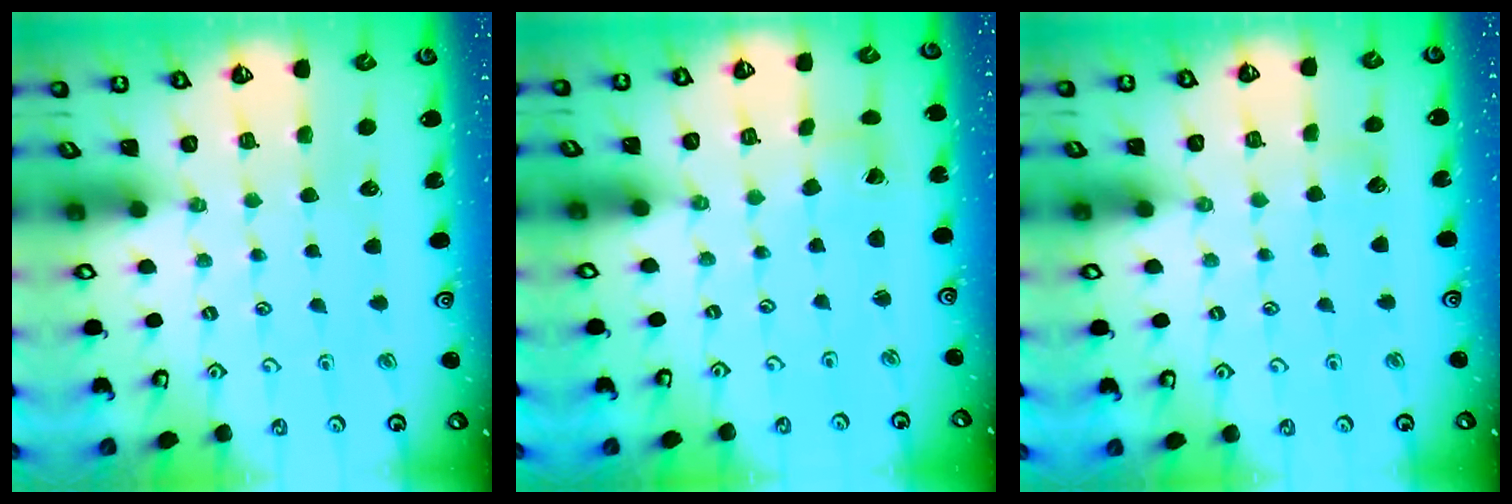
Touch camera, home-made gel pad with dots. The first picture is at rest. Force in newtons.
{"total": 2.0, "press": 2.0, "slide": 0.2}
{"total": 2.9, "press": 2.9, "slide": 0.4}